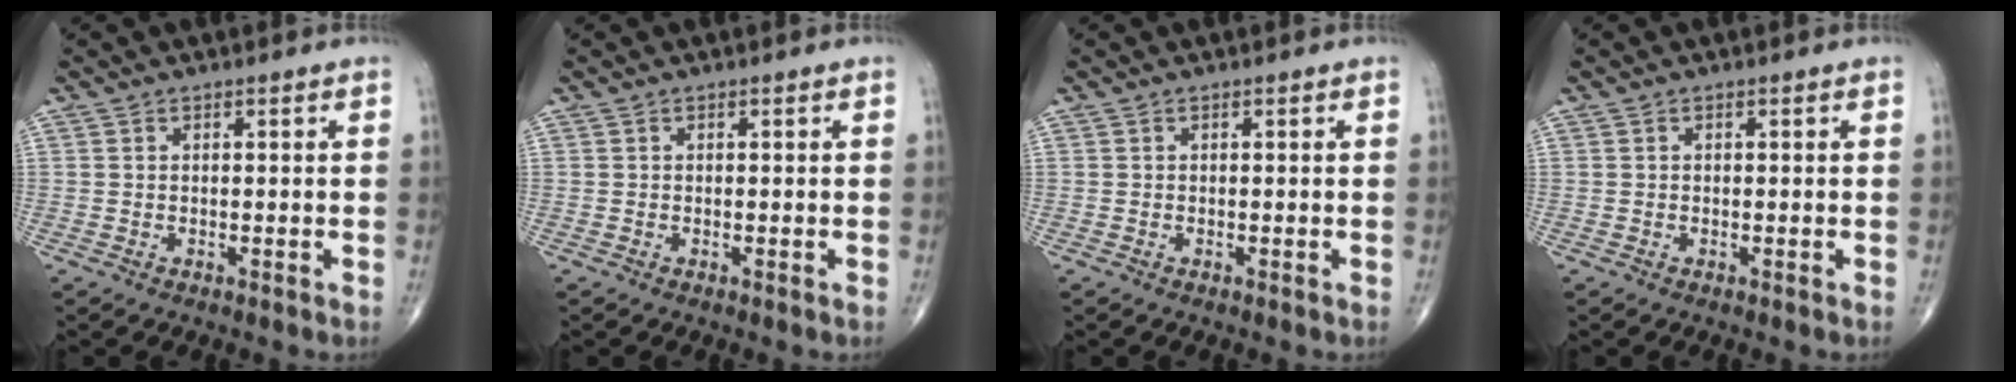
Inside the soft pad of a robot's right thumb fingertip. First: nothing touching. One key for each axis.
{"total": 0.0}
{"total": 0.0}
{"total": 0.0}